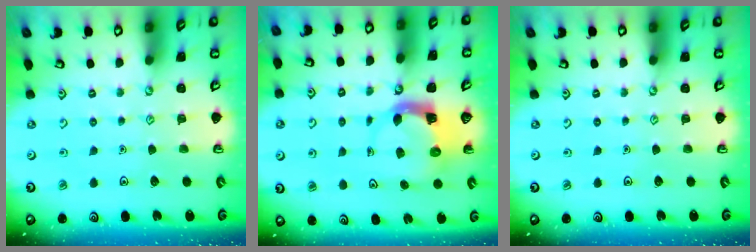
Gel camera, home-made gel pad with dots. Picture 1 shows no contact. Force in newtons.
{"total": 5.2, "press": 5.1, "slide": 1.1}
{"total": 0.0}